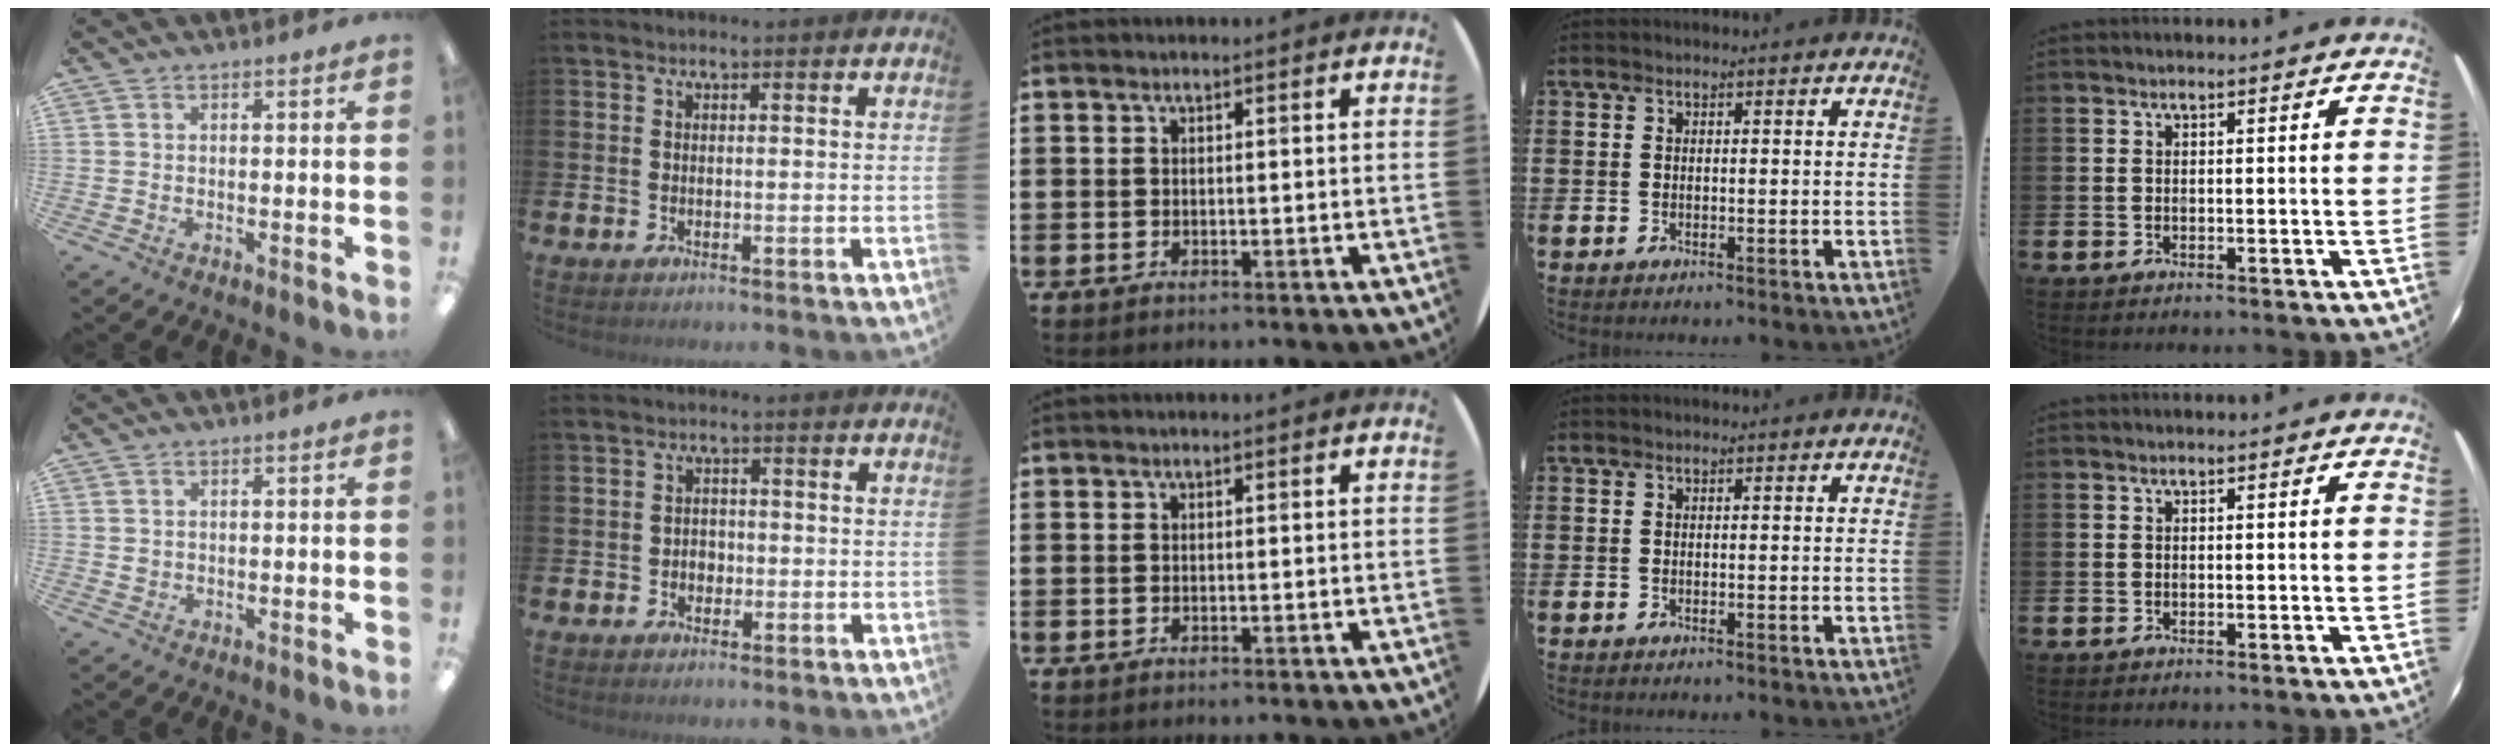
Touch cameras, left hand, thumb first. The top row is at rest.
{"thumb": {"total": 1.0, "force": [0.5, 0.8, 0.4], "torque": [-0.009, 0.003, 0.008]}, "index": {"total": 2.0, "force": [-0.6, 1.7, 0.8], "torque": [-0.009, 0.002, -0.017]}}